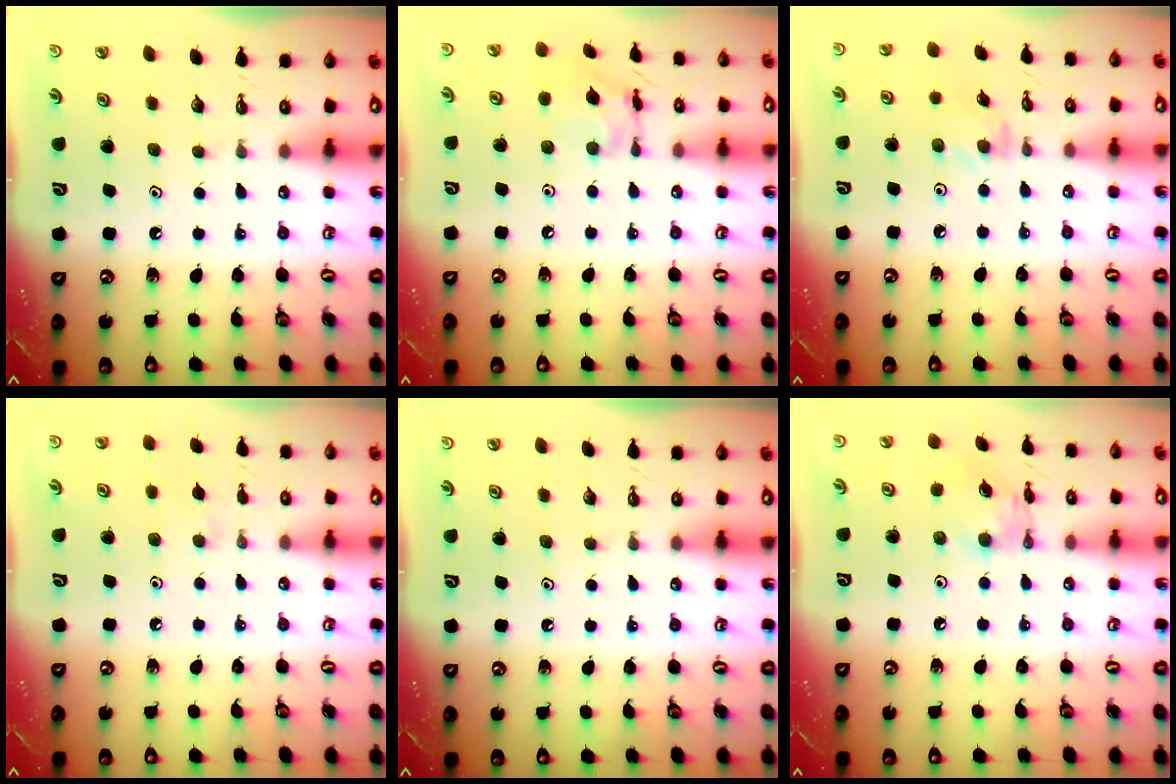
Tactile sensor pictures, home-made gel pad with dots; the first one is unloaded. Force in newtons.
{"total": 10.8, "press": 10.7, "slide": 0.7}
{"total": 3.6, "press": 3.5, "slide": 0.5}
{"total": 2.9, "press": 2.9, "slide": 0.4}
{"total": 0.0}
{"total": 5.0, "press": 5.0, "slide": 0.2}